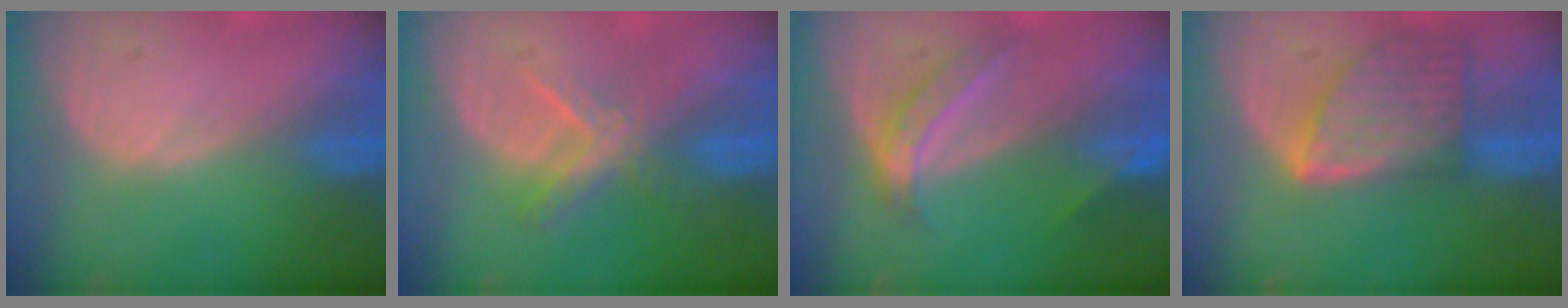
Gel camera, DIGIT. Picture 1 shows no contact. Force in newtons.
{"total": 5.7, "press": 5.0, "slide": 2.7}
{"total": 5.6, "press": 4.8, "slide": 2.9}
{"total": 8.2, "press": 7.3, "slide": 3.6}